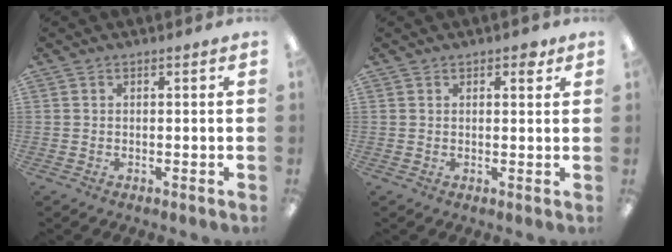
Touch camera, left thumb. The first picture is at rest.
{"total": 2.2, "force": [1.4, 1.1, 1.3], "torque": [-0.003, -0.007, 0.019]}